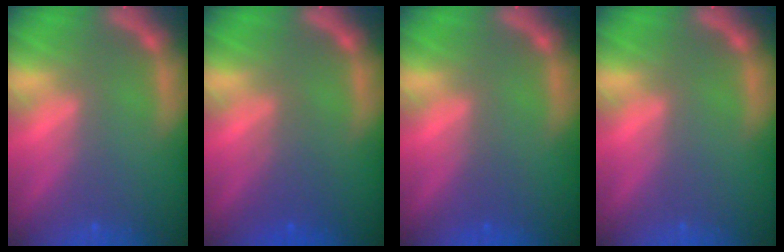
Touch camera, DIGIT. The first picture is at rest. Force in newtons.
{"total": 2.5}
{"total": 1.0}
{"total": 0.0}